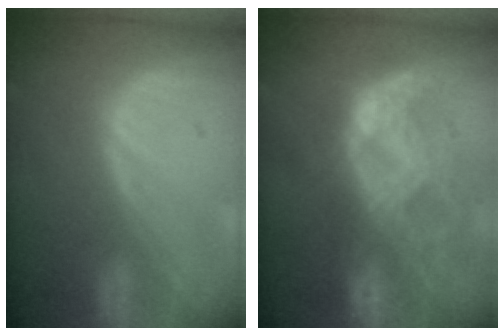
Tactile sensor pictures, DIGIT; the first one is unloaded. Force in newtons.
{"total": 9.8, "press": 8.8, "slide": 4.2}